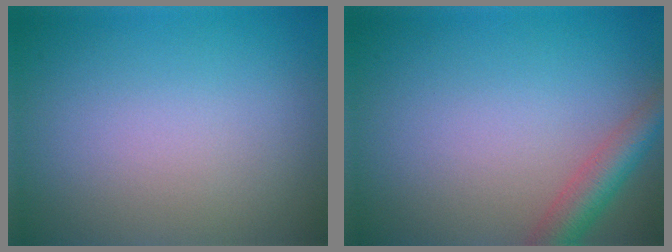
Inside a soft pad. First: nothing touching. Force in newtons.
{"total": 3.5, "press": 3.5, "slide": 0.1}